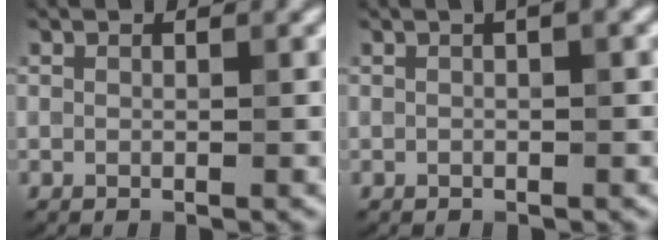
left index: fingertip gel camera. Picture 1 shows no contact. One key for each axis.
{"total": 2.0, "fx": 0.8, "fy": 0.3, "fz": 1.8, "tx": -0.030, "ty": 0.005, "tz": 0.006}